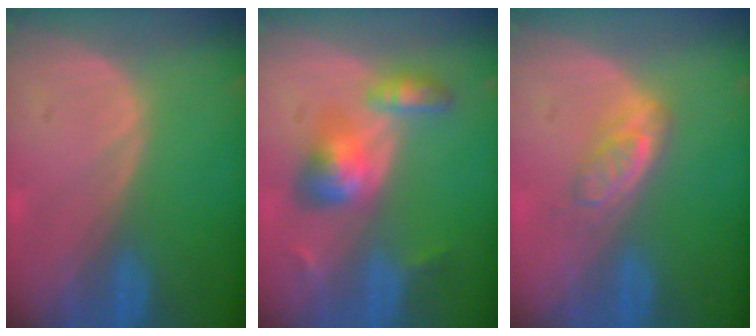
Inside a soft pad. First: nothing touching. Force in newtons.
{"total": 6.2, "press": 6.0, "slide": 1.5}
{"total": 3.8, "press": 3.8, "slide": 0.1}